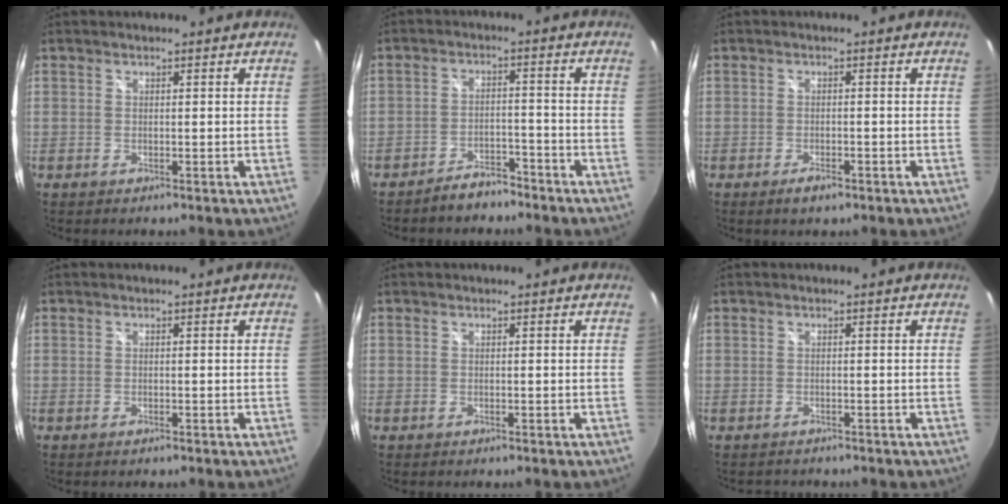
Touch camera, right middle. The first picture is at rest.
{"total": 5.3, "force": [-4.7, 1.9, 1.5], "torque": [-0.046, 0.012, -0.069]}
{"total": 2.6, "force": [-1.7, 1.0, 1.6], "torque": [-0.035, -0.007, -0.031]}
{"total": 0.5, "force": [-0.5, 0.2, 0.2], "torque": [-0.003, -0.003, -0.009]}
{"total": 0.0}
{"total": 1.6, "force": [-1.5, 0.6, 0.2], "torque": [-0.007, -0.006, -0.022]}